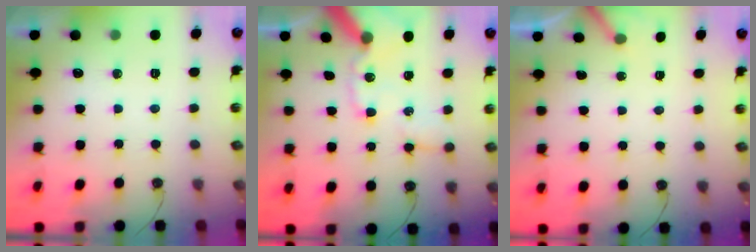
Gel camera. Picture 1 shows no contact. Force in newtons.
{"total": 14.3, "press": 14.1, "slide": 2.0}
{"total": 3.2, "press": 3.2, "slide": 0.2}